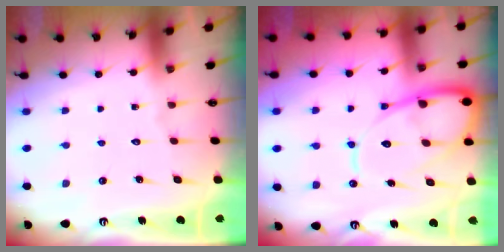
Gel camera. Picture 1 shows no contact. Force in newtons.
{"total": 14.8, "press": 14.7, "slide": 1.5}